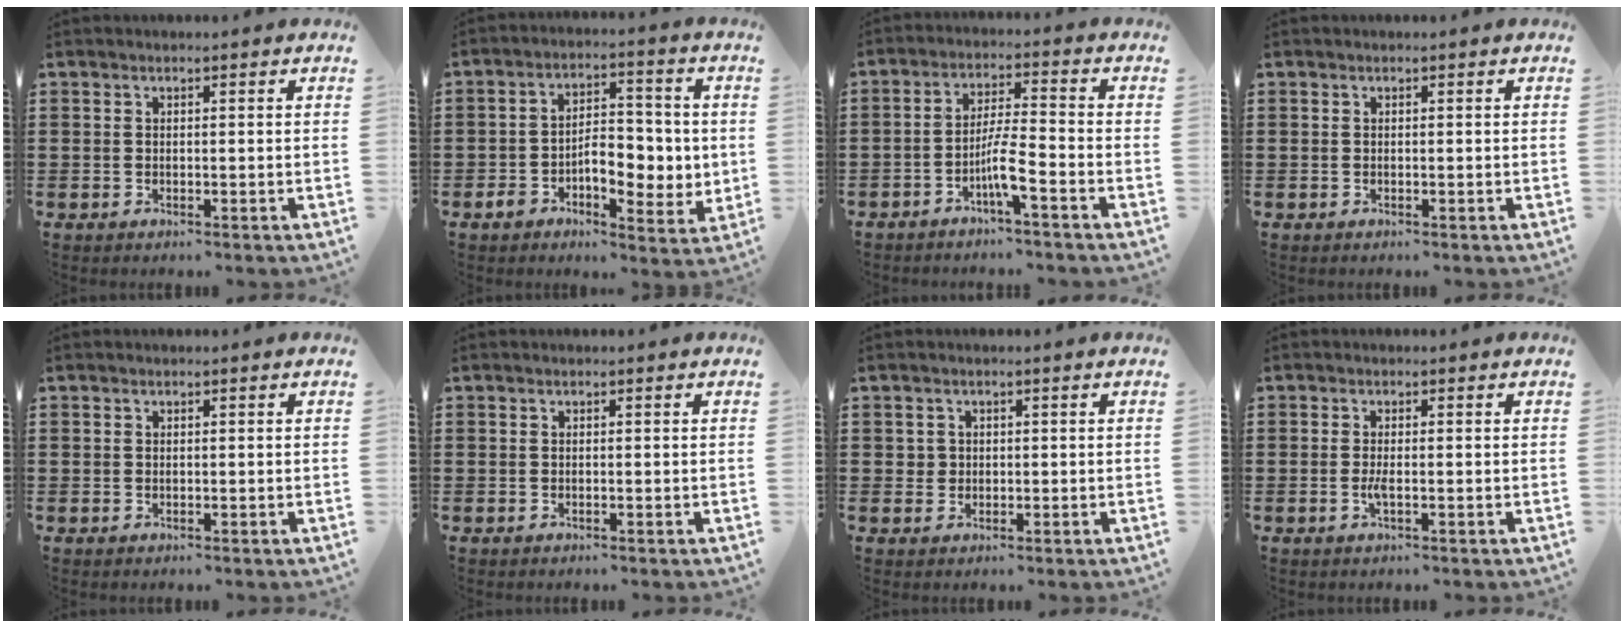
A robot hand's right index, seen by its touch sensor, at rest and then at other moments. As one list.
[{"total": 7.0, "force": [-1.5, 4.2, 5.4], "torque": [-0.079, 0.006, -0.033]}, {"total": 5.4, "force": [-3.2, 0.1, 4.4], "torque": [-0.090, -0.008, -0.064]}, {"total": 0.0}, {"total": 0.0}, {"total": 0.0}, {"total": 1.4, "force": [0.3, 1.3, 0.1], "torque": [-0.006, 0.007, 0.005]}, {"total": 1.6, "force": [-0.5, 0.2, 1.5], "torque": [-0.036, -0.005, -0.010]}]